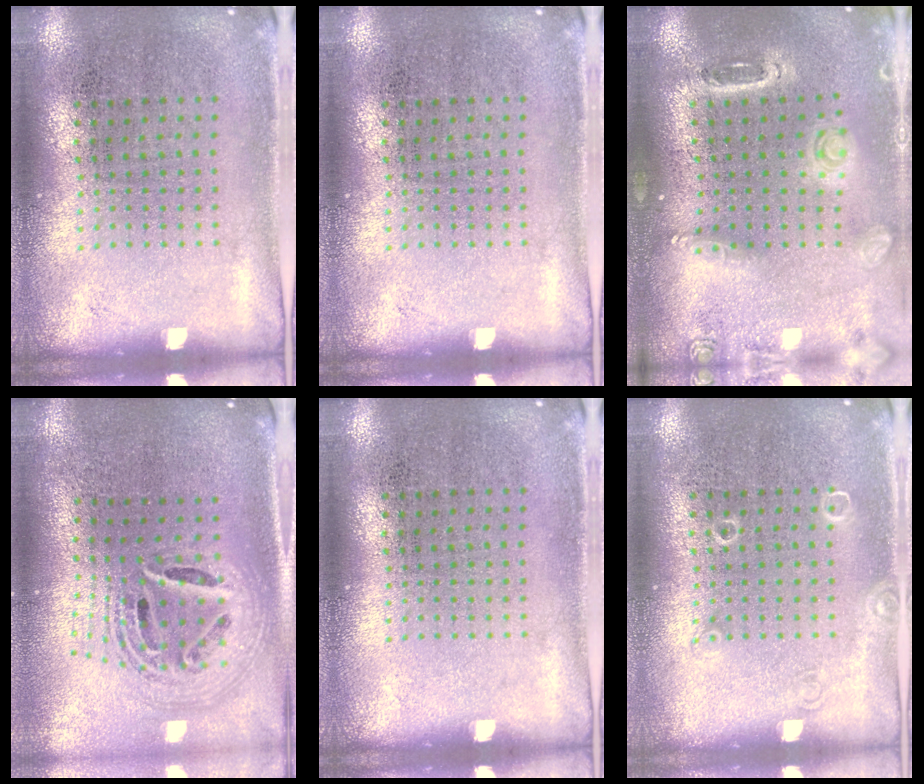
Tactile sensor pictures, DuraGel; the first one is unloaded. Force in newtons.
{"total": 0.0}
{"total": 1.5, "press": 1.5, "slide": 0.2}
{"total": 2.6, "press": 1.8, "slide": 1.8}
{"total": 0.0}
{"total": 0.9, "press": 0.9, "slide": 0.1}